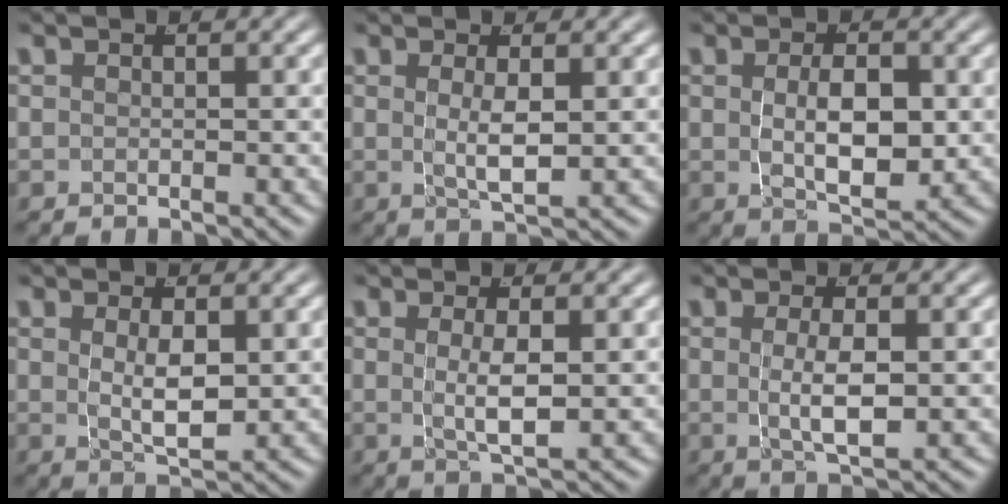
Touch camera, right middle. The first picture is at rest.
{"total": 2.7, "force": [0.1, 0.2, 2.7], "torque": [-0.053, -0.015, 0.013]}
{"total": 4.7, "force": [-0.1, 1.9, 4.3], "torque": [-0.072, -0.020, 0.009]}
{"total": 3.2, "force": [0.3, 0.8, 3.1], "torque": [-0.052, -0.017, 0.018]}
{"total": 3.1, "force": [0.0, 0.3, 3.1], "torque": [-0.061, -0.016, 0.010]}
{"total": 3.3, "force": [-0.2, 0.5, 3.3], "torque": [-0.065, -0.015, 0.007]}